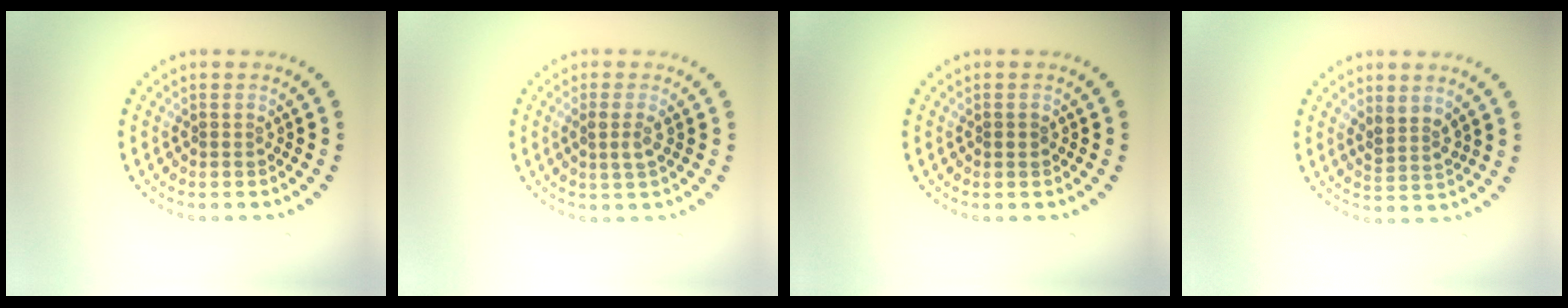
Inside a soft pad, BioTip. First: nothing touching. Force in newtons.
{"total": 1.4, "press": 1.2, "slide": 0.7}
{"total": 0.7, "press": 0.6, "slide": 0.1}
{"total": 2.0, "press": 1.7, "slide": 1.1}